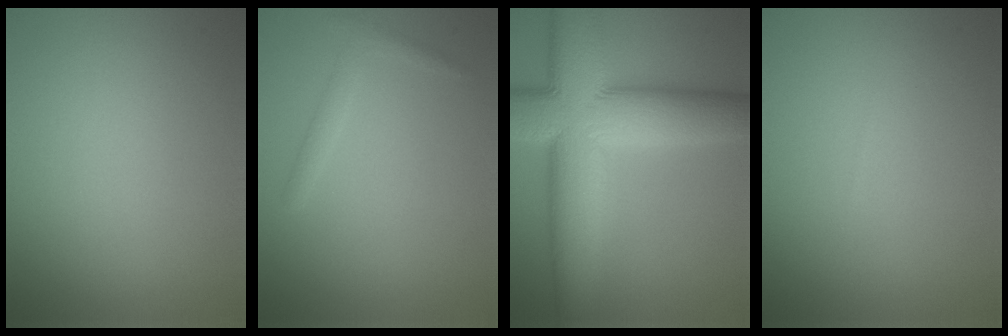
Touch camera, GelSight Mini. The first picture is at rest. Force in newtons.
{"total": 1.3, "press": 1.3, "slide": 0.0}
{"total": 13.8, "press": 13.8, "slide": 0.5}
{"total": 0.0}